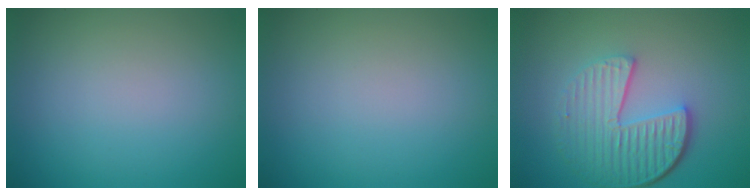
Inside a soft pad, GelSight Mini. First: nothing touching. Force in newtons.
{"total": 0.0}
{"total": 5.9, "press": 4.3, "slide": 4.1}